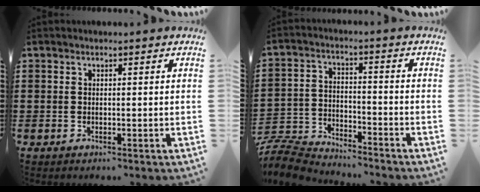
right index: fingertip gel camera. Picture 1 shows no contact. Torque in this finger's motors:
{"motor_torque": [-2.14, 0.00, -1.05, -0.21]}